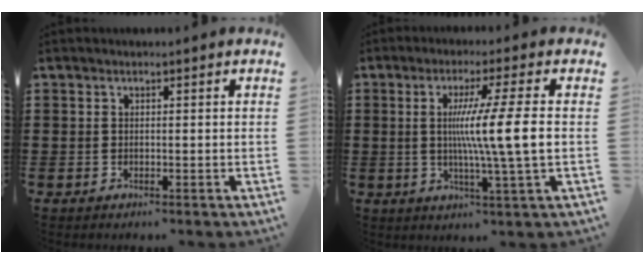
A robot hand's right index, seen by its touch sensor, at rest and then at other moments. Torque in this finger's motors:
{"motor_torque": [2.08, -0.05, 0.96, 0.21]}